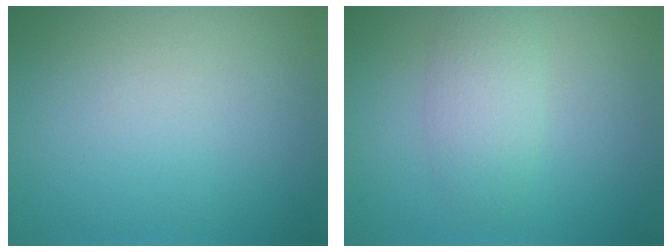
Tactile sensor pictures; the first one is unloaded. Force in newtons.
{"total": 2.8, "press": 2.8, "slide": 0.2}